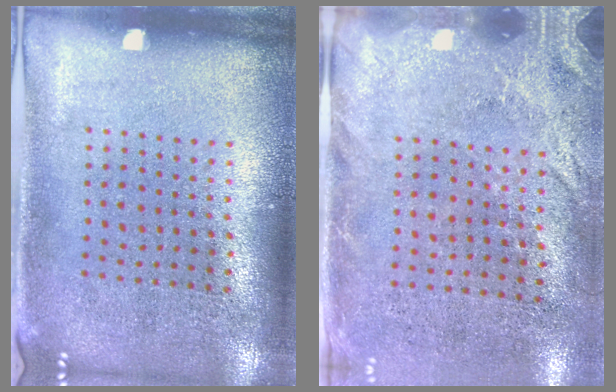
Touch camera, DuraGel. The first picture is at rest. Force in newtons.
{"total": 2.6, "press": 2.1, "slide": 1.5}